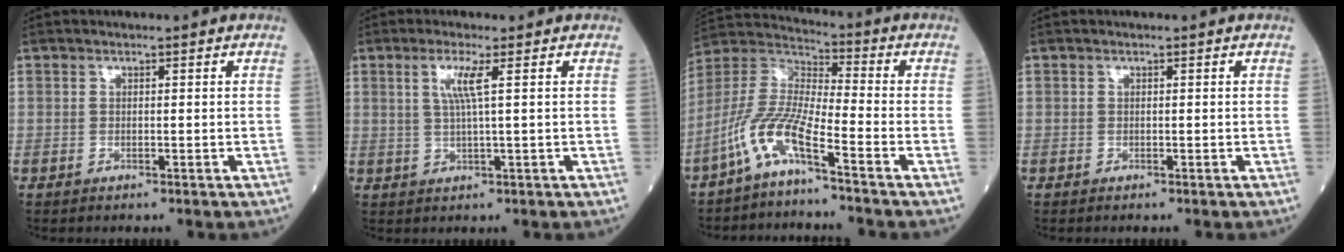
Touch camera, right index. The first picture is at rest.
{"total": 3.7, "force": [1.2, -0.5, 3.5], "torque": [-0.073, -0.001, 0.023]}
{"total": 9.2, "force": [-5.6, 0.7, 7.3], "torque": [-0.170, 0.003, -0.123]}
{"total": 0.0}